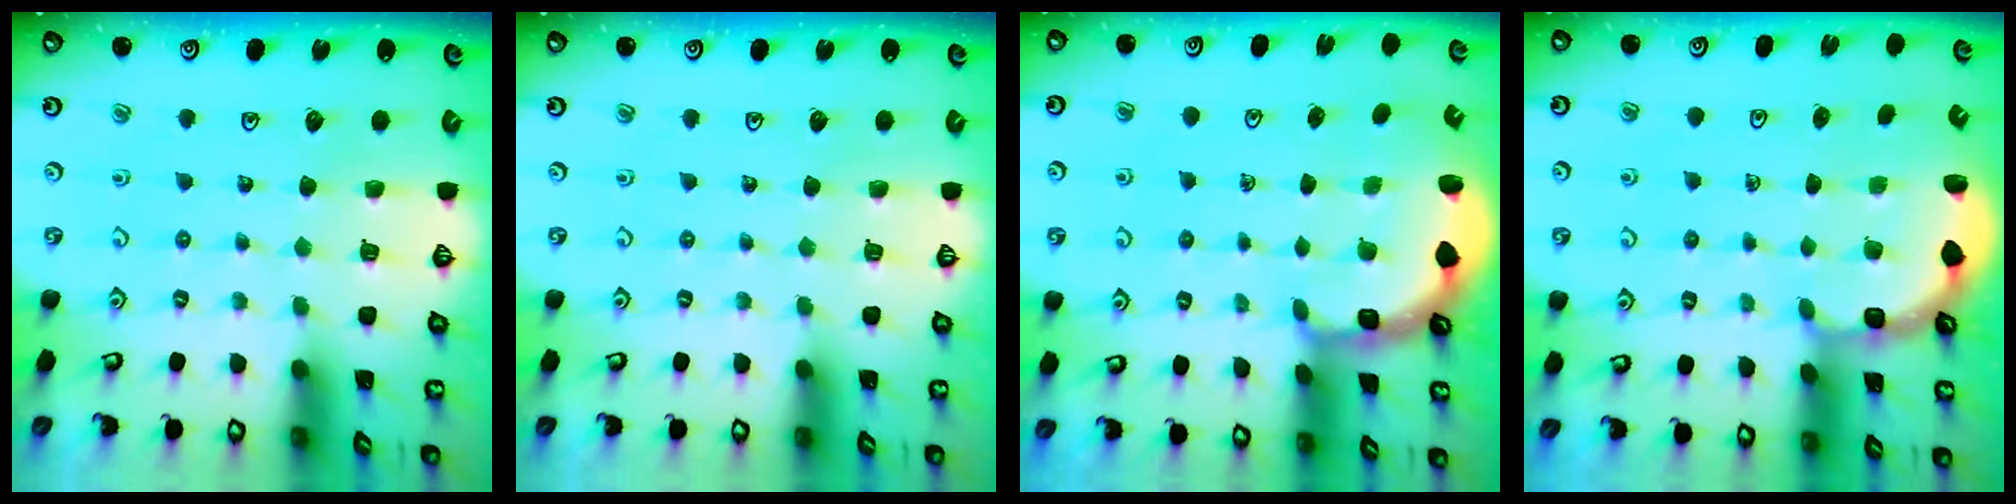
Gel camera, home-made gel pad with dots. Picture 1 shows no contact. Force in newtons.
{"total": 0.0}
{"total": 3.8, "press": 3.2, "slide": 2.1}
{"total": 2.7, "press": 2.3, "slide": 1.5}